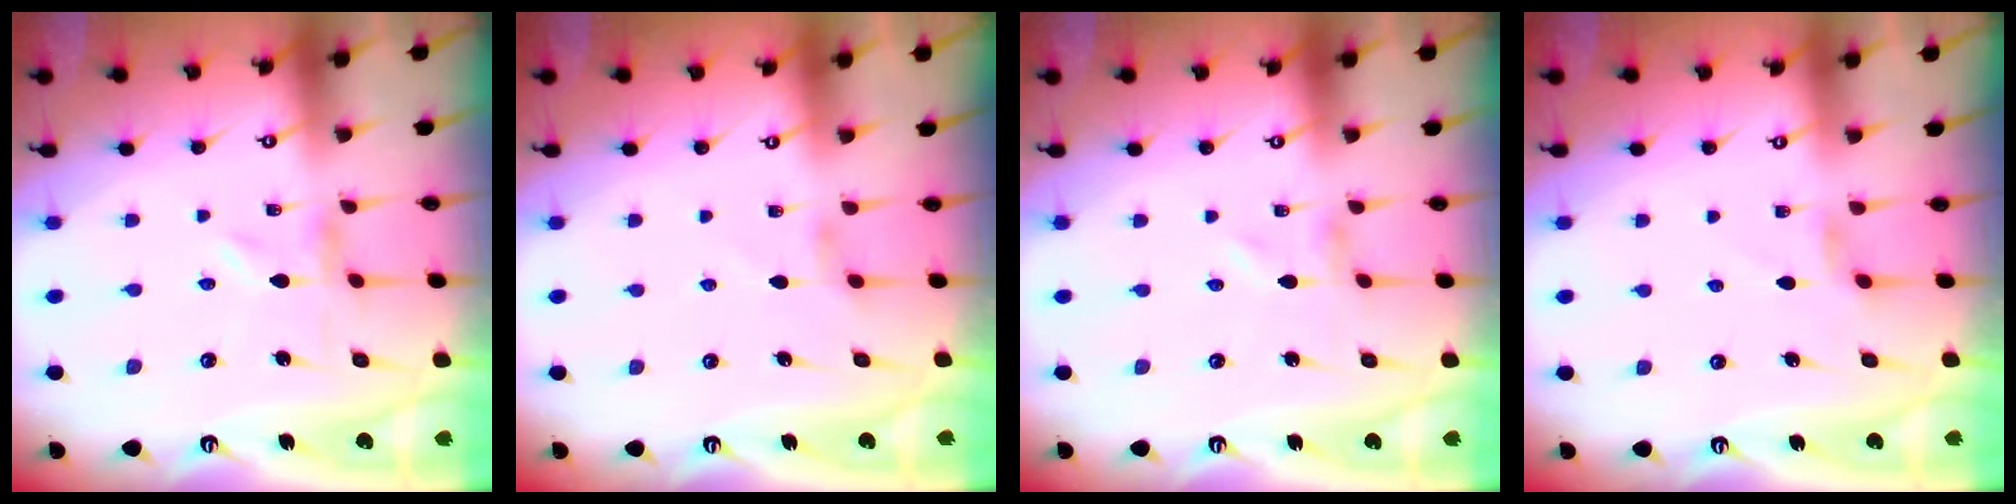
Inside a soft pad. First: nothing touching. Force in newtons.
{"total": 1.8, "press": 1.8, "slide": 0.4}
{"total": 1.1, "press": 1.1, "slide": 0.2}
{"total": 2.8, "press": 2.8, "slide": 0.4}